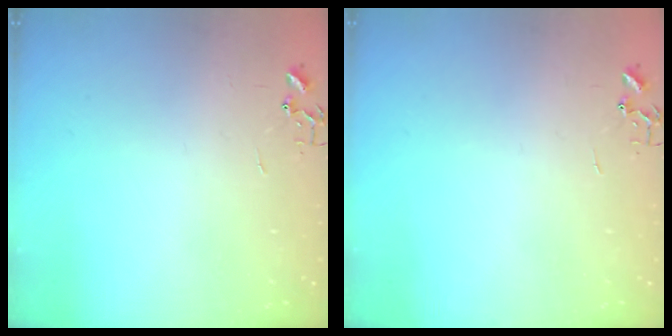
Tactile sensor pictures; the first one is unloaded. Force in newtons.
{"total": 0.0}